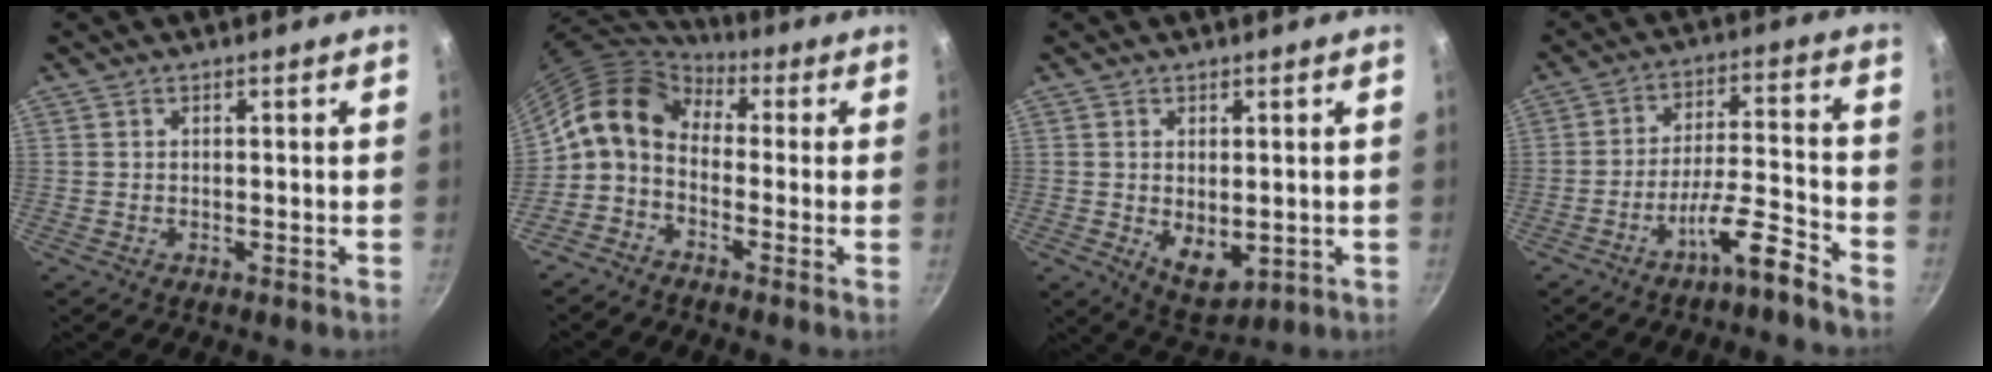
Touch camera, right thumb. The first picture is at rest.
{"total": 9.5, "force": [0.1, 6.8, 6.6], "torque": [-0.112, 0.037, -0.020]}
{"total": 7.0, "force": [-0.3, 4.2, 5.6], "torque": [-0.078, -0.017, 0.010]}
{"total": 9.4, "force": [-6.7, 1.1, 6.4], "torque": [-0.108, 0.055, -0.111]}